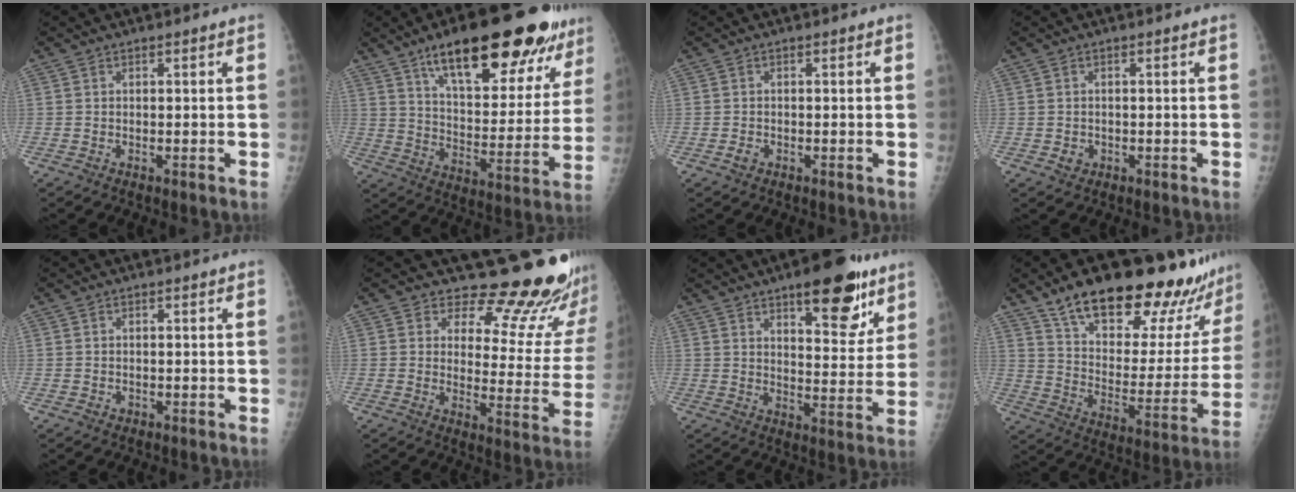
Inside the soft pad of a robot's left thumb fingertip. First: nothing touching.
{"total": 26.9, "force": [17.0, 9.2, 18.8], "torque": [-0.232, -0.046, 0.258]}
{"total": 1.2, "force": [-0.5, 0.9, 0.6], "torque": [-0.008, 0.002, -0.009]}
{"total": 1.6, "force": [-0.4, 1.4, 0.5], "torque": [-0.003, 0.003, -0.001]}
{"total": 0.5, "force": [-0.1, 0.5, 0.1], "torque": [-0.001, 0.002, -0.001]}
{"total": 18.9, "force": [17.2, 5.7, 5.4], "torque": [-0.012, -0.161, 0.194]}
{"total": 15.5, "force": [9.5, 5.7, 10.9], "torque": [-0.102, -0.049, 0.134]}
{"total": 27.4, "force": [21.5, 8.6, 14.6], "torque": [-0.172, -0.101, 0.313]}